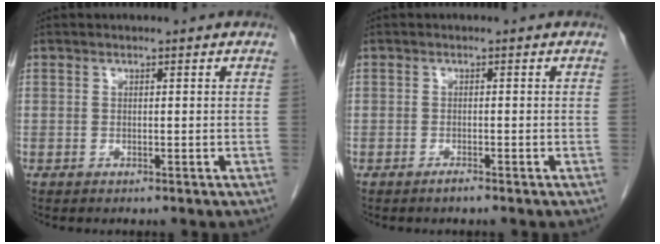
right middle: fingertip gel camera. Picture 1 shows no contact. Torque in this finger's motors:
{"motor_torque": [0.49, -0.28, 0.17, 0.06]}